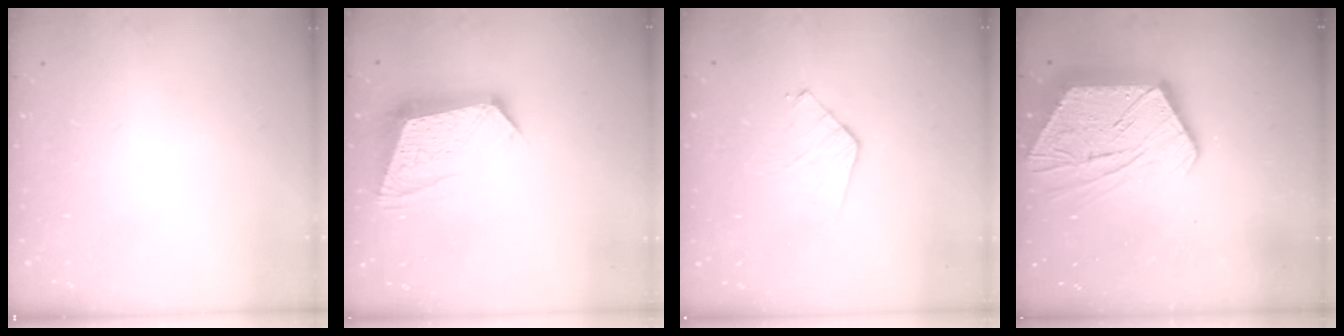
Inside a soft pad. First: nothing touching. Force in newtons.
{"total": 12.0, "press": 11.9, "slide": 1.1}
{"total": 5.9, "press": 5.9, "slide": 0.5}
{"total": 16.9, "press": 16.9, "slide": 1.2}